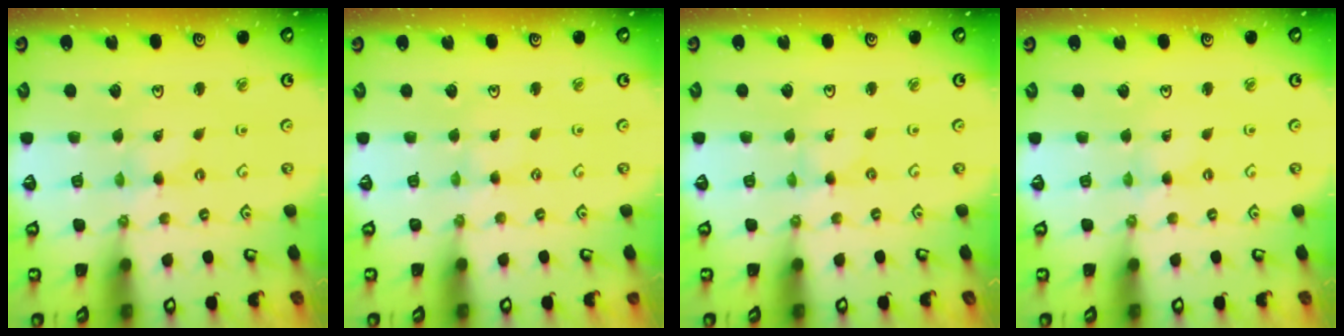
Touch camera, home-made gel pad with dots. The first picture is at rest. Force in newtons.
{"total": 0.7, "press": 0.7, "slide": 0.2}
{"total": 0.0}
{"total": 0.5, "press": 0.5, "slide": 0.1}